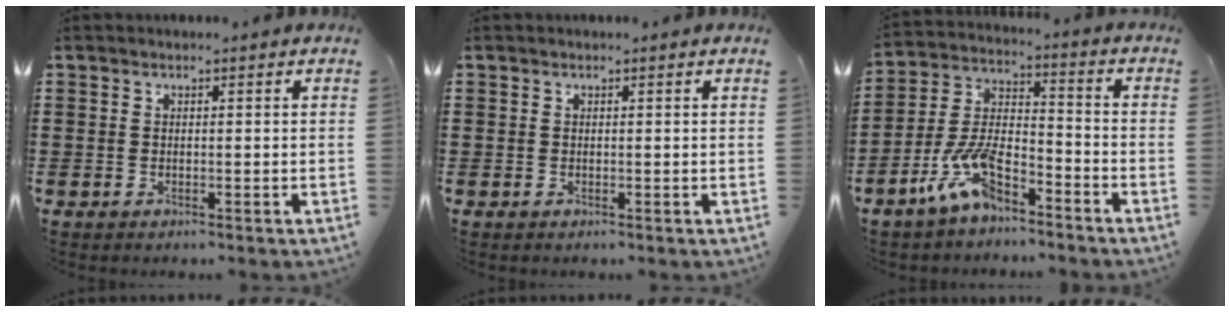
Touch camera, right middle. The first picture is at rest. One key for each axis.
{"total": 0.0}
{"total": 9.7, "fx": -6.7, "fy": 3.6, "fz": 6.1, "tx": -0.150, "ty": 0.002, "tz": -0.134}